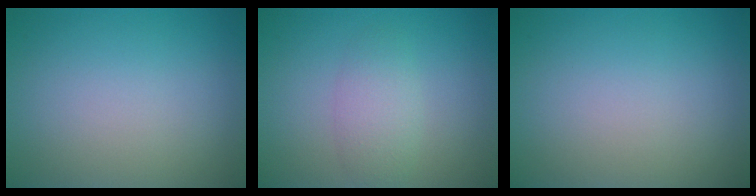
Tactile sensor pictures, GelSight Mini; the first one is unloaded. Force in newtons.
{"total": 2.5, "press": 2.5, "slide": 0.2}
{"total": 0.0}